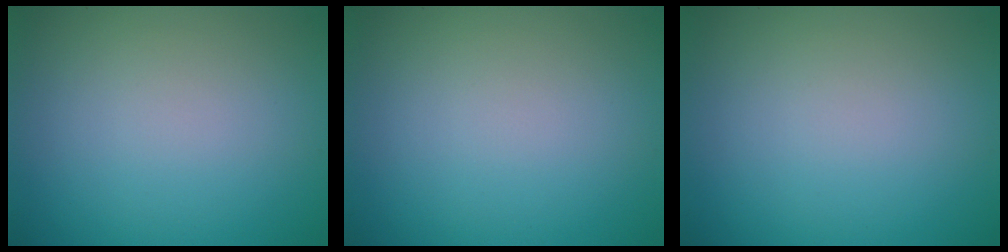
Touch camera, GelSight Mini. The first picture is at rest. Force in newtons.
{"total": 0.0}
{"total": 0.0}